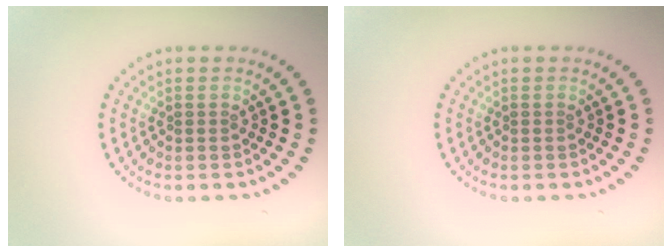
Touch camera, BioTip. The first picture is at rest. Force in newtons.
{"total": 0.0}